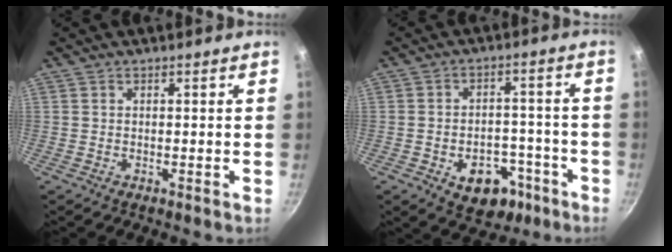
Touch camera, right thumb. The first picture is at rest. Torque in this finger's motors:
{"motor_torque": [-0.10, 0.36, -0.12, 0.17, 0.03]}